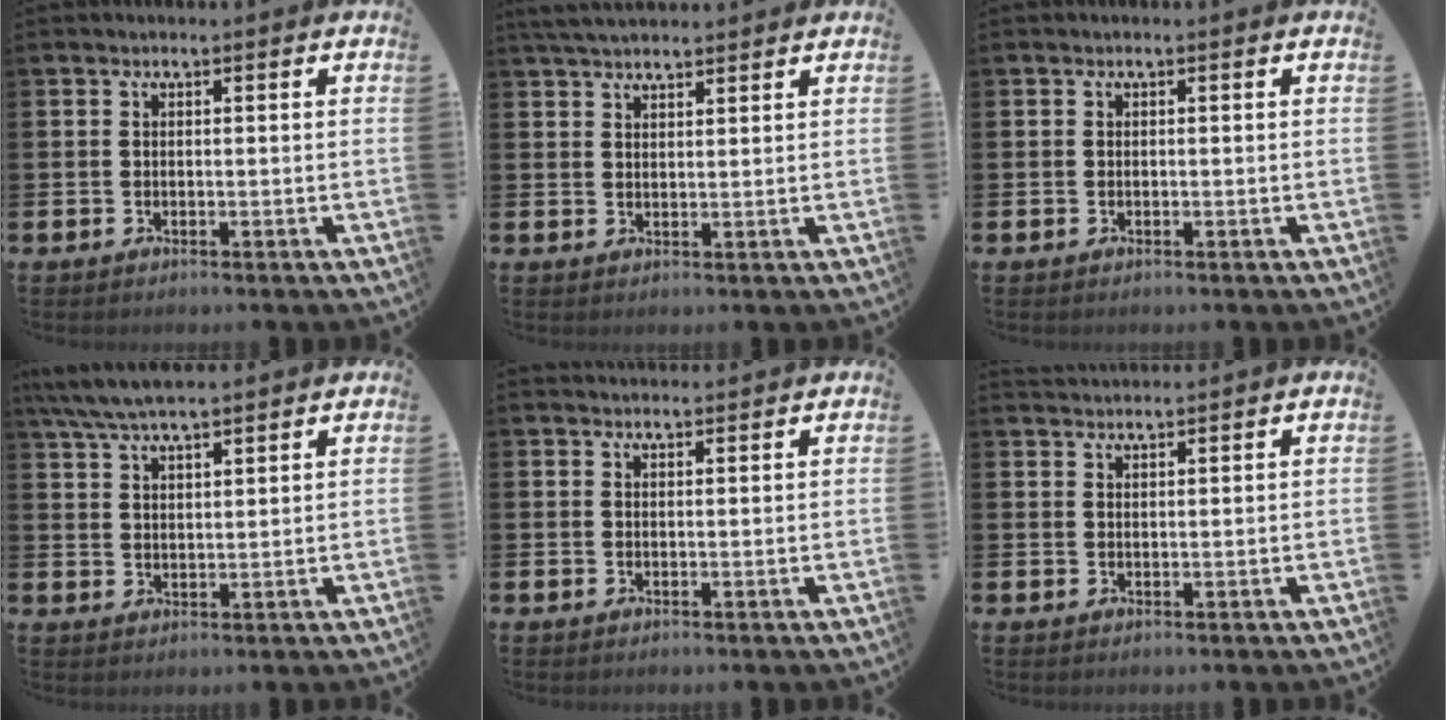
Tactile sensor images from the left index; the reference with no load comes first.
{"total": 4.0, "force": [3.7, 0.8, 1.0], "torque": [-0.025, -0.011, 0.070]}
{"total": 0.0}
{"total": 6.1, "force": [5.7, 0.8, 2.1], "torque": [-0.061, -0.017, 0.105]}
{"total": 1.7, "force": [1.6, 0.3, 0.0], "torque": [0.009, -0.007, 0.028]}
{"total": 2.0, "force": [2.0, 0.3, 0.0], "torque": [0.000, -0.010, 0.037]}